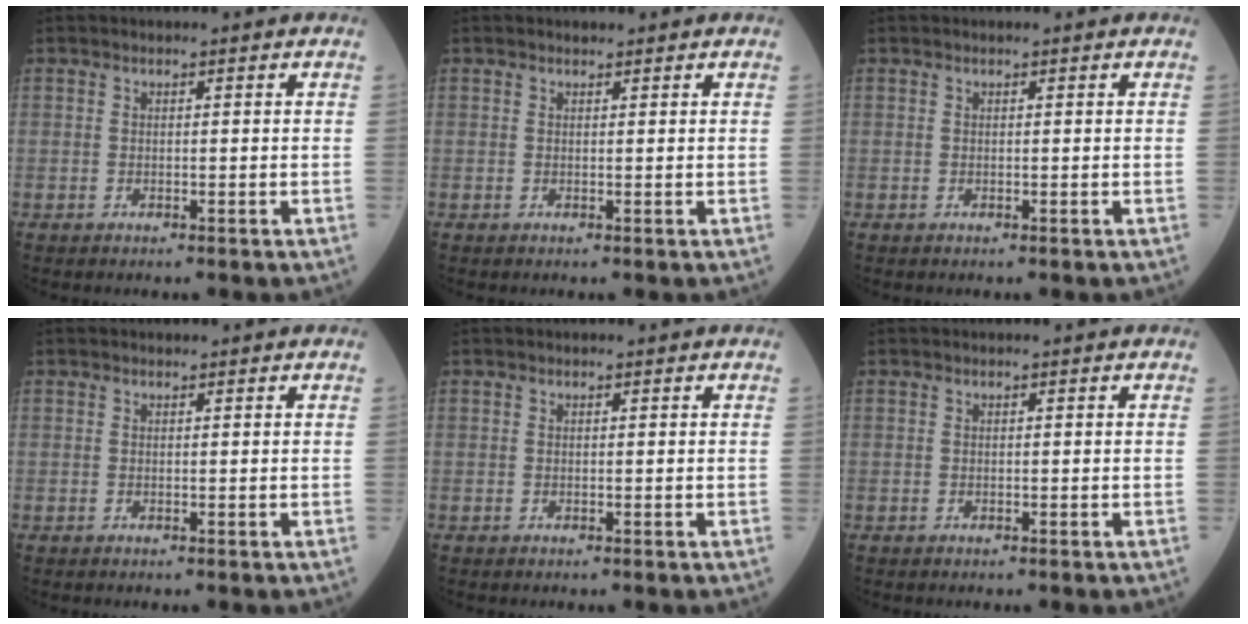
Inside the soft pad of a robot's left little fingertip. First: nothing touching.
{"total": 0.7, "force": [0.6, 0.3, 0.2], "torque": [-0.012, 0.000, 0.008]}
{"total": 0.0}
{"total": 0.0}
{"total": 0.0}
{"total": 0.0}